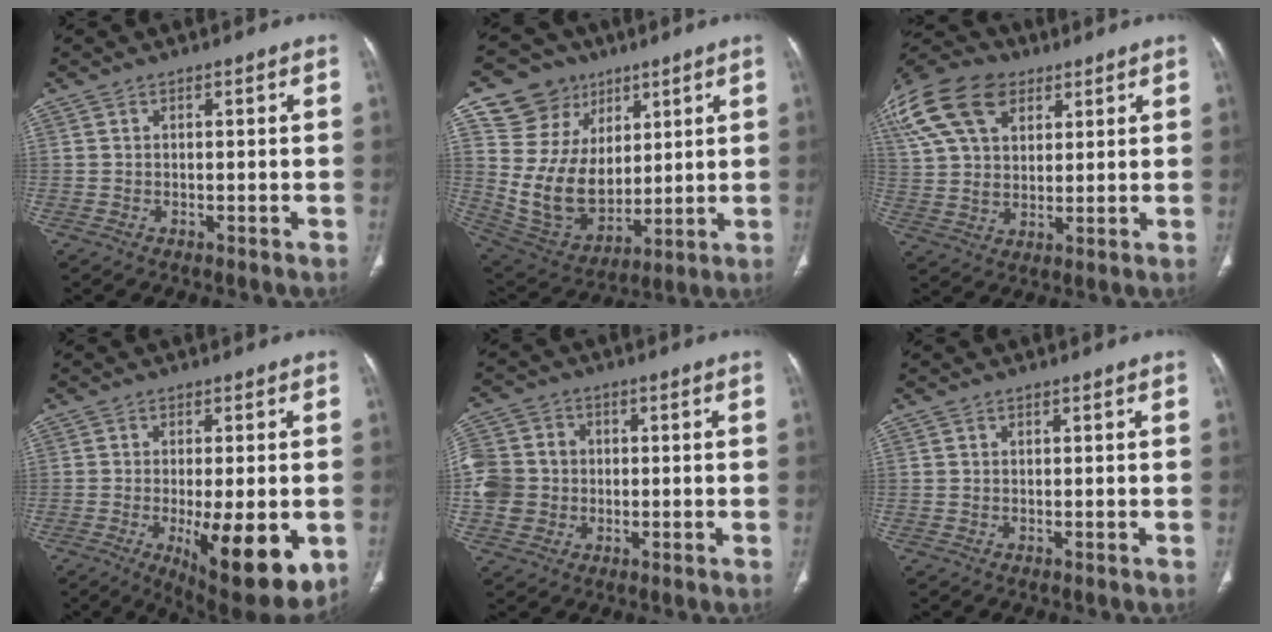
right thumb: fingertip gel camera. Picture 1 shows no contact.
{"total": 18.7, "force": [7.4, 15.6, 7.3], "torque": [-0.094, -0.014, 0.164]}
{"total": 23.6, "force": [11.2, 15.5, 13.9], "torque": [-0.327, 0.042, 0.211]}
{"total": 15.5, "force": [-4.1, 5.2, 14.1], "torque": [-0.173, -0.022, -0.042]}
{"total": 10.9, "force": [-0.7, 9.8, 4.6], "torque": [-0.091, 0.020, -0.009]}
{"total": 0.0}